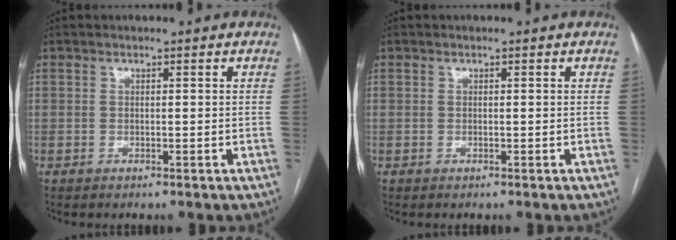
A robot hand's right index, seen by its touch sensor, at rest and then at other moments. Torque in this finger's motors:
{"motor_torque": [0.12, 0.09, 0.04, 0.01]}